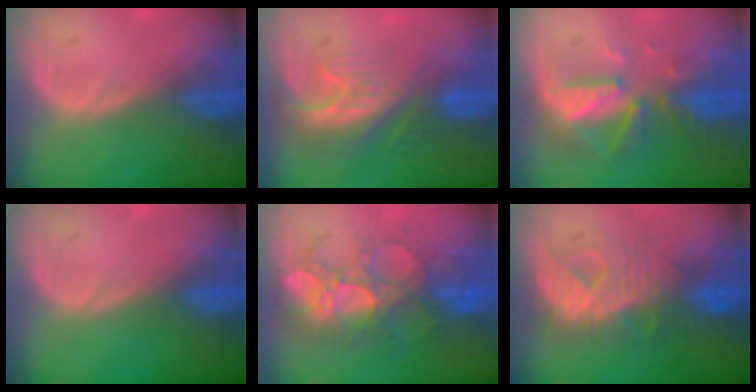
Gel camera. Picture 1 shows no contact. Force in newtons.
{"total": 8.6, "press": 7.3, "slide": 4.6}
{"total": 8.0, "press": 7.4, "slide": 3.0}
{"total": 0.0}
{"total": 9.0, "press": 8.8, "slide": 2.3}
{"total": 8.4, "press": 8.4, "slide": 0.1}